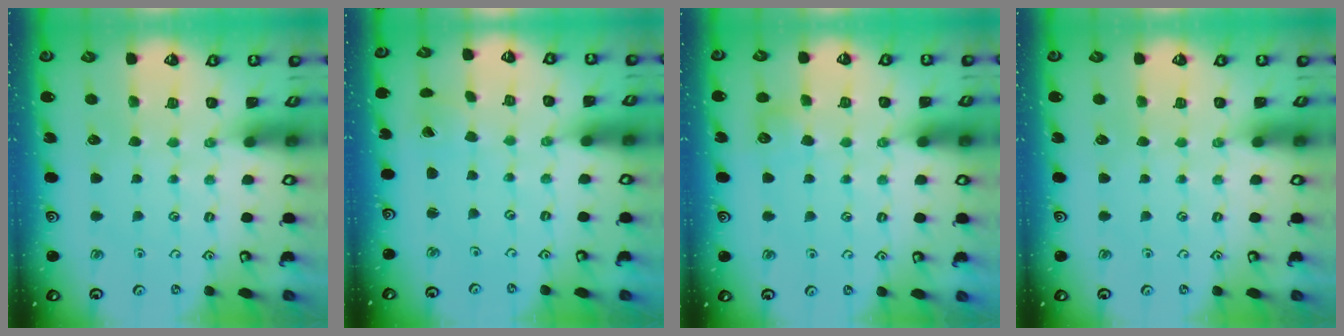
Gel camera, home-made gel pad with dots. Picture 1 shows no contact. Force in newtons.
{"total": 0.7, "press": 0.5, "slide": 0.4}
{"total": 7.0, "press": 7.0, "slide": 0.7}
{"total": 0.0}